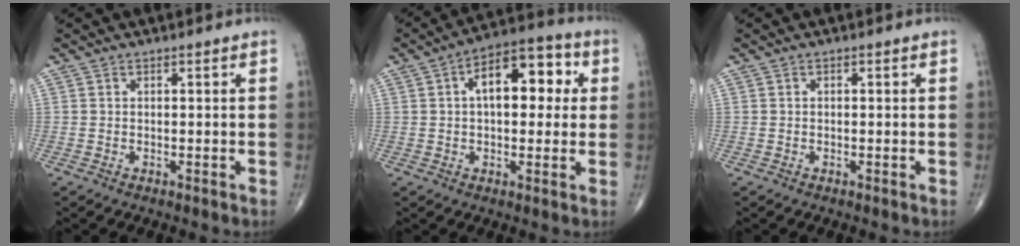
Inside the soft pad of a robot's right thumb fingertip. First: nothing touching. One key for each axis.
{"total": 13.2, "fx": 2.8, "fy": 7.1, "fz": 10.8, "tx": -0.128, "ty": 0.025, "tz": 0.032}
{"total": 0.0}